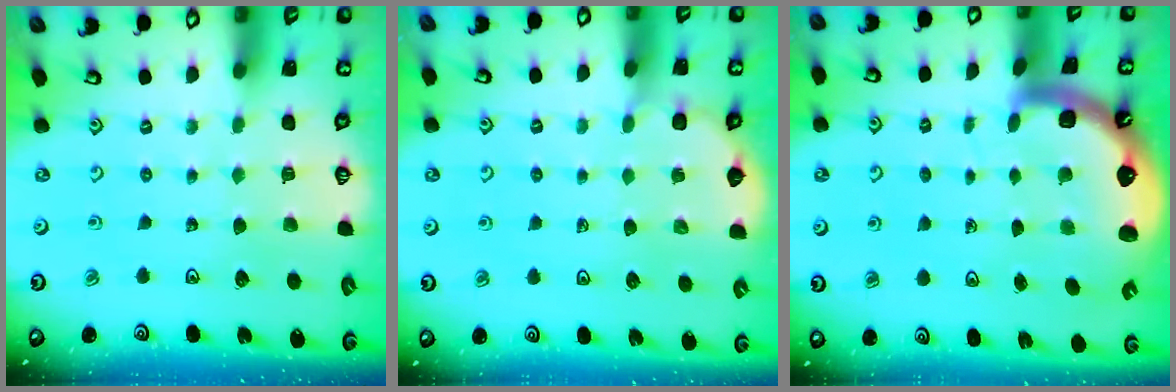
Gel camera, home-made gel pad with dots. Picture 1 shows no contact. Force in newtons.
{"total": 3.2, "press": 3.2, "slide": 0.3}
{"total": 5.4, "press": 5.2, "slide": 1.4}